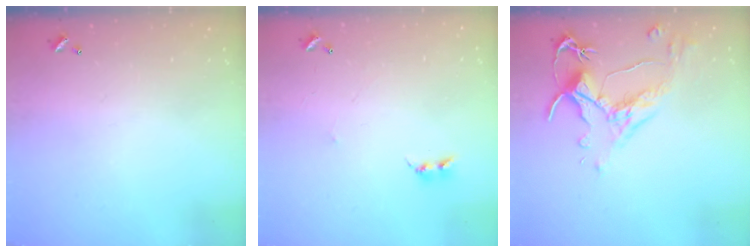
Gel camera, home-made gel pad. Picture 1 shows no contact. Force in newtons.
{"total": 2.4, "press": 2.4, "slide": 0.4}
{"total": 2.5, "press": 2.1, "slide": 1.2}